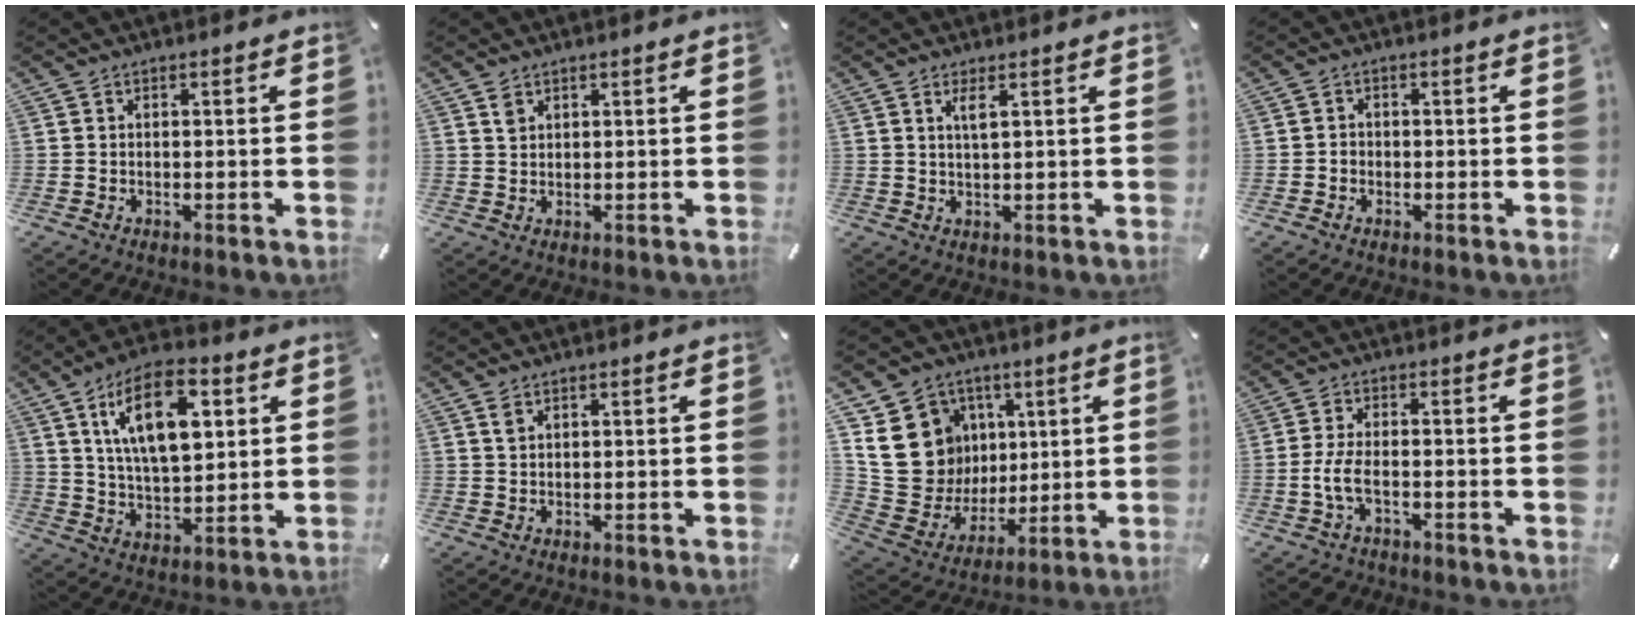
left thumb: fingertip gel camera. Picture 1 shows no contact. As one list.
[{"total": 1.9, "force": [1.4, 1.2, 0.5], "torque": [-0.004, -0.006, 0.025]}, {"total": 2.2, "force": [1.1, 0.3, 1.9], "torque": [-0.043, 0.001, 0.018]}, {"total": 1.2, "force": [-0.6, 1.0, 0.3], "torque": [-0.007, 0.005, -0.014]}, {"total": 16.8, "force": [6.6, 8.4, 13.0], "torque": [-0.237, -0.008, 0.107]}, {"total": 1.4, "force": [0.9, 0.7, 0.9], "torque": [-0.018, -0.001, 0.016]}, {"total": 17.8, "force": [5.2, 16.0, 5.8], "torque": [-0.097, -0.028, 0.122]}, {"total": 5.2, "force": [-2.0, 2.4, 4.1], "torque": [-0.105, -0.003, -0.042]}]